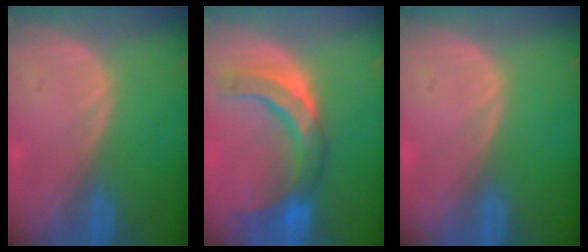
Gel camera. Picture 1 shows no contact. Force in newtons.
{"total": 9.0, "press": 8.8, "slide": 1.8}
{"total": 0.0}